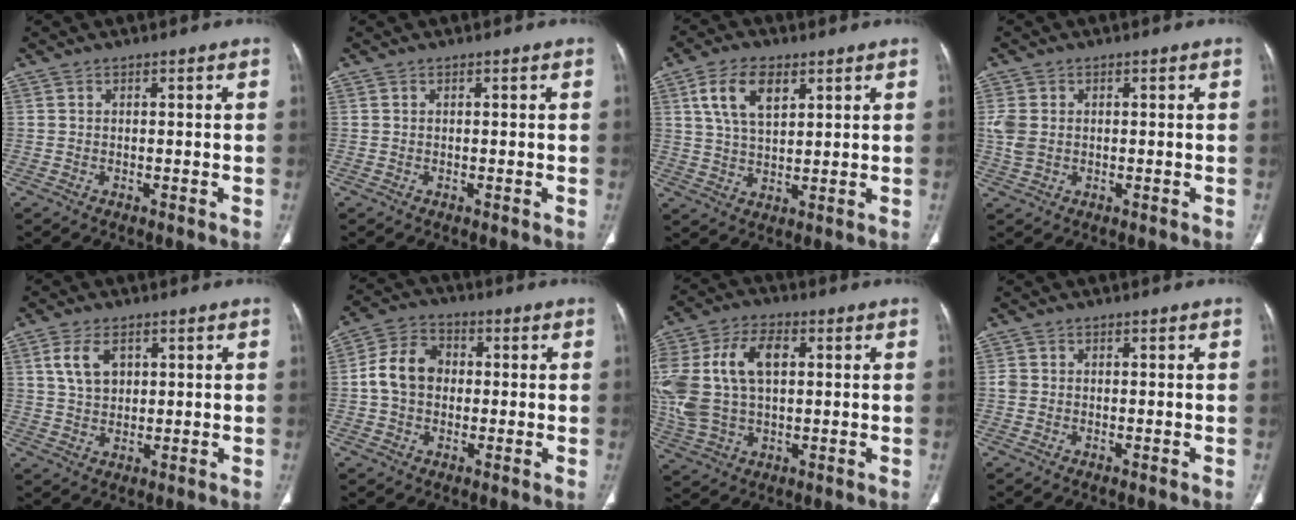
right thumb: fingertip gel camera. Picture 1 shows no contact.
{"total": 0.0}
{"total": 9.2, "force": [4.1, 4.9, 6.6], "torque": [-0.115, -0.011, 0.079]}
{"total": 3.9, "force": [0.3, 2.9, 2.6], "torque": [-0.067, 0.004, 0.010]}
{"total": 6.2, "force": [2.3, 3.9, 4.1], "torque": [-0.072, -0.006, 0.049]}
{"total": 9.2, "force": [0.0, 7.3, 5.6], "torque": [-0.089, 0.025, -0.011]}
{"total": 18.1, "force": [2.9, 11.2, 14.0], "torque": [-0.309, 0.016, 0.058]}
{"total": 1.2, "force": [0.0, 1.1, 0.5], "torque": [-0.007, 0.002, 0.000]}